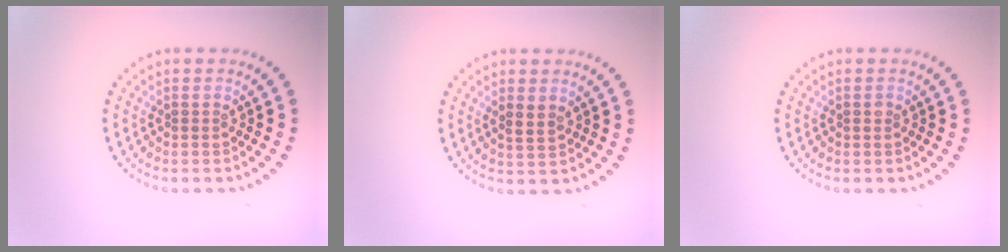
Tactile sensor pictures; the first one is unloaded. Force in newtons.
{"total": 1.3, "press": 1.1, "slide": 0.6}
{"total": 0.6, "press": 0.6, "slide": 0.0}